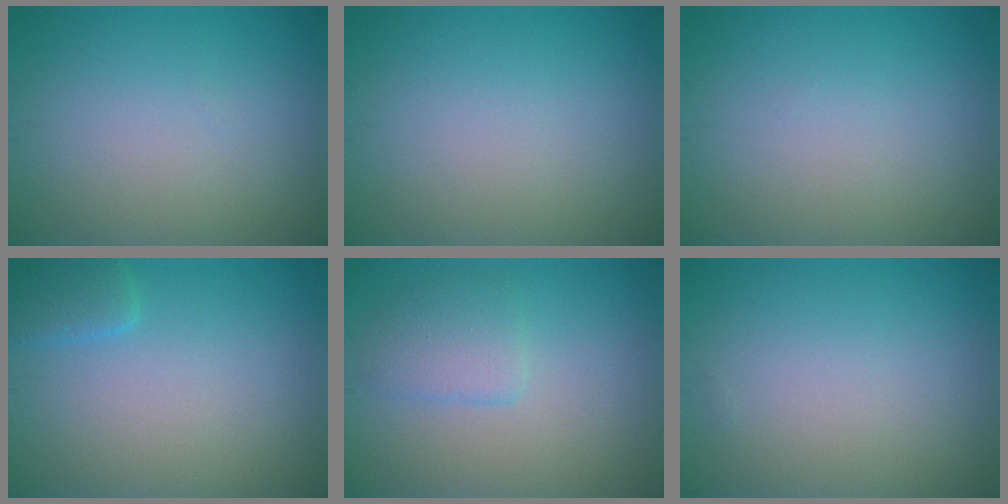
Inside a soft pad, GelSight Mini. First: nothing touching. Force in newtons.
{"total": 0.0}
{"total": 0.0}
{"total": 1.9, "press": 1.9, "slide": 0.3}
{"total": 2.4, "press": 2.4, "slide": 0.2}
{"total": 0.0}